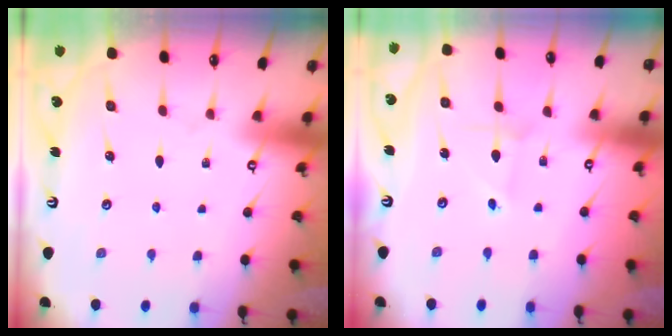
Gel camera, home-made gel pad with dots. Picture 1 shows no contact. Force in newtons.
{"total": 1.4, "press": 1.4, "slide": 0.1}